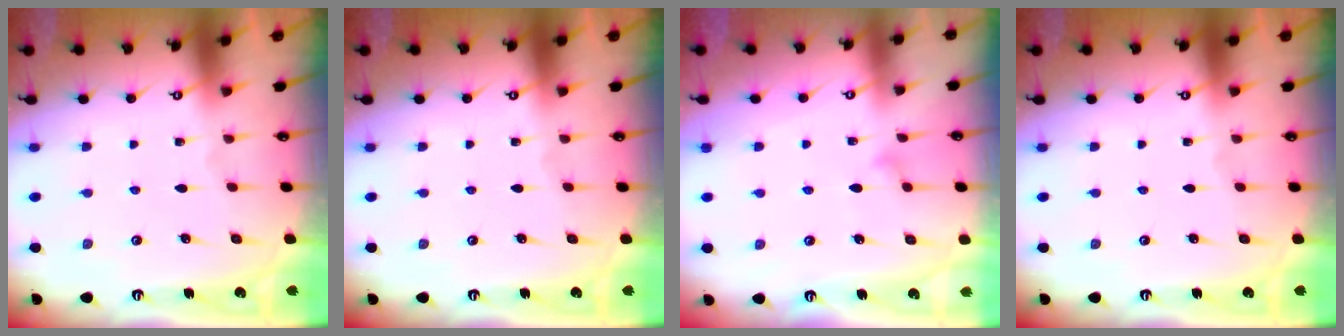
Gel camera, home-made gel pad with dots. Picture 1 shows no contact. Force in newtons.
{"total": 0.0}
{"total": 8.0, "press": 7.9, "slide": 0.5}
{"total": 0.0}